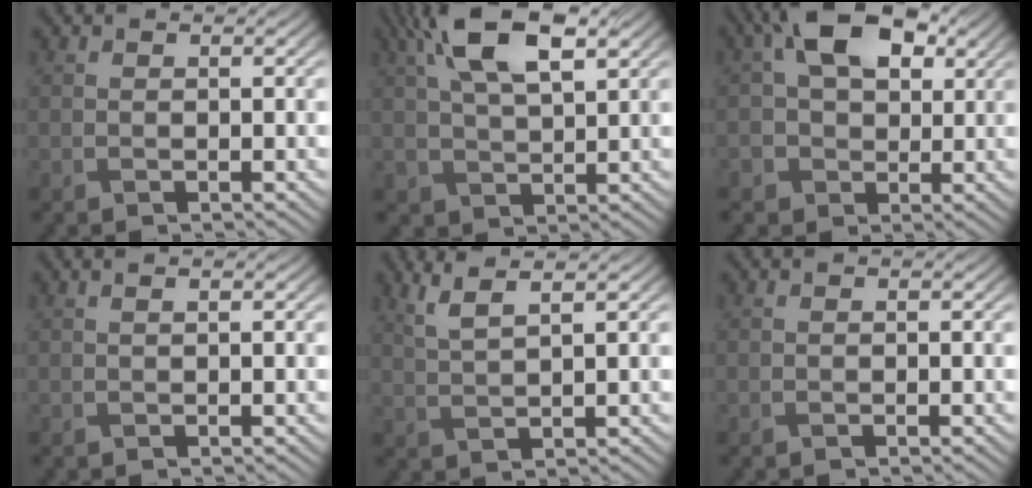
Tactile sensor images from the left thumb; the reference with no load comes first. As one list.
[{"total": 10.6, "force": [4.7, 5.0, 8.1], "torque": [-0.177, 0.014, 0.087]}, {"total": 9.0, "force": [2.6, 6.2, 6.0], "torque": [-0.120, 0.005, 0.048]}, {"total": 0.6, "force": [0.4, 0.0, 0.4], "torque": [-0.012, 0.004, 0.004]}, {"total": 3.9, "force": [2.5, 0.7, 3.0], "torque": [-0.070, 0.012, 0.055]}, {"total": 0.0}]